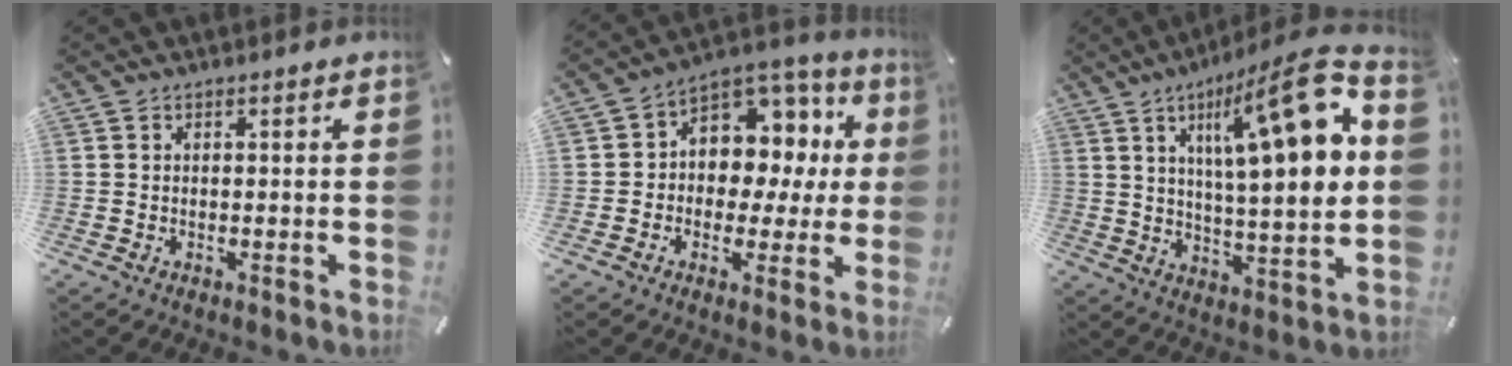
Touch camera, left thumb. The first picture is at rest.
{"total": 9.8, "force": [1.9, 8.5, 4.5], "torque": [-0.065, -0.027, 0.040]}
{"total": 22.3, "force": [7.6, 5.3, 20.3], "torque": [-0.306, -0.046, 0.101]}